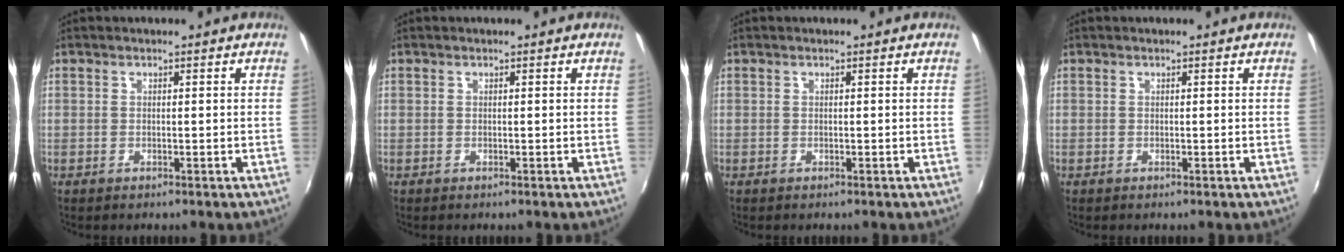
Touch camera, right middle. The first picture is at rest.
{"total": 0.0}
{"total": 0.0}
{"total": 0.0}